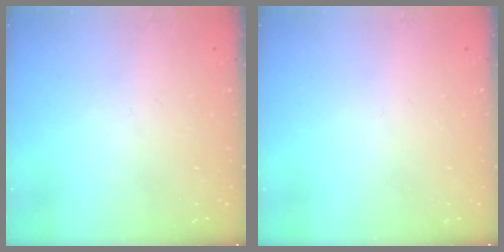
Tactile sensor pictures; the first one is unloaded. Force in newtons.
{"total": 0.0}